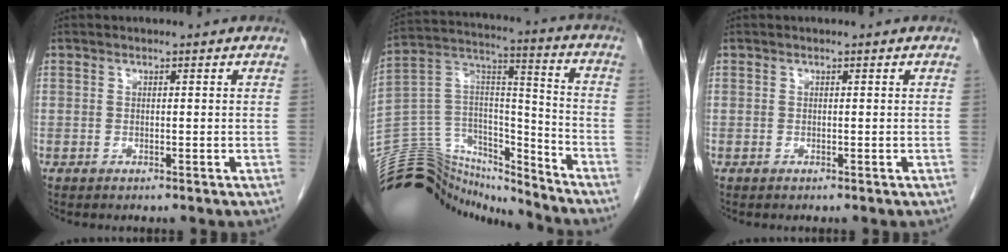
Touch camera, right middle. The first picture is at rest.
{"total": 18.2, "force": [-17.5, 4.8, 2.0], "torque": [-0.042, 0.080, -0.296]}
{"total": 0.0}